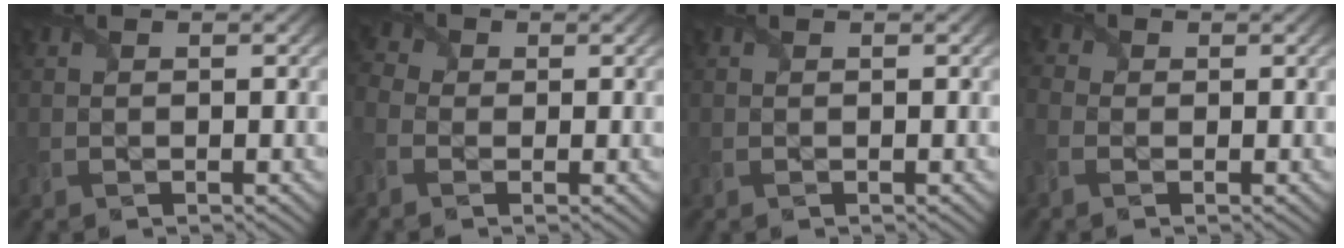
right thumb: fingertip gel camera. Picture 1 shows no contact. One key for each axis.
{"total": 3.7, "fx": -1.1, "fy": 2.9, "fz": 2.0, "tx": -0.067, "ty": 0.001, "tz": -0.028}
{"total": 0.0}
{"total": 3.1, "fx": -0.9, "fy": 2.5, "fz": 1.7, "tx": -0.060, "ty": -0.003, "tz": -0.025}